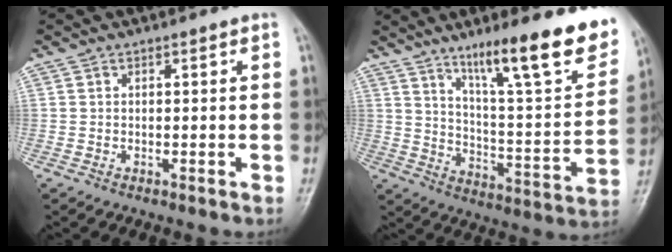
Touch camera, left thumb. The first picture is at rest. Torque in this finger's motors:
{"motor_torque": [1.17, 1.08, 1.48, -1.29, 0.12]}